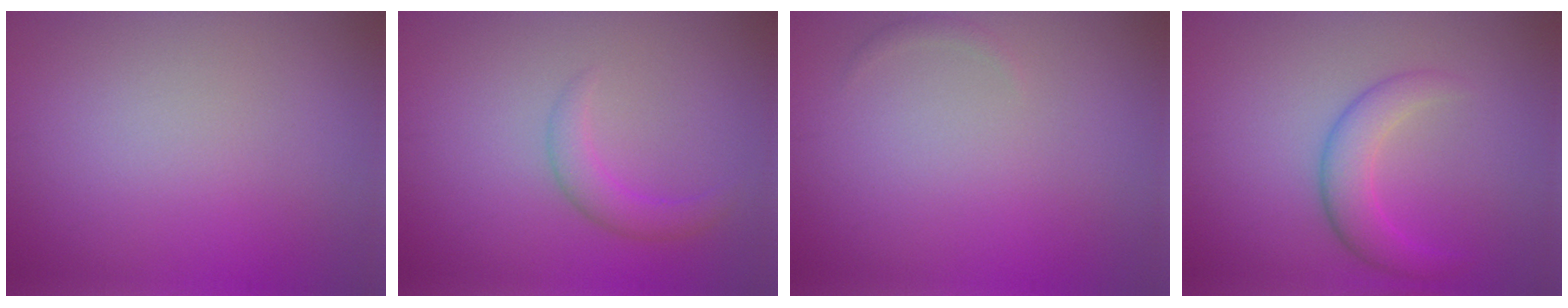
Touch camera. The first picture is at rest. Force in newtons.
{"total": 2.0, "press": 2.0, "slide": 0.1}
{"total": 0.6, "press": 0.6, "slide": 0.0}
{"total": 3.3, "press": 3.3, "slide": 0.2}